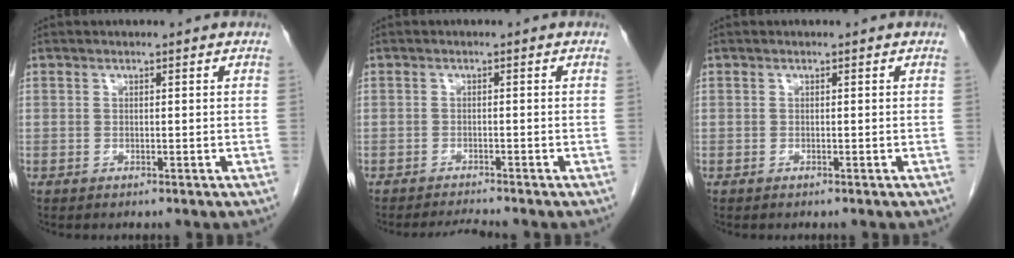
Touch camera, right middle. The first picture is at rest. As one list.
[{"total": 2.2, "force": [-2.0, -0.9, 0.1], "torque": [-0.011, -0.016, -0.033]}, {"total": 0.0}]